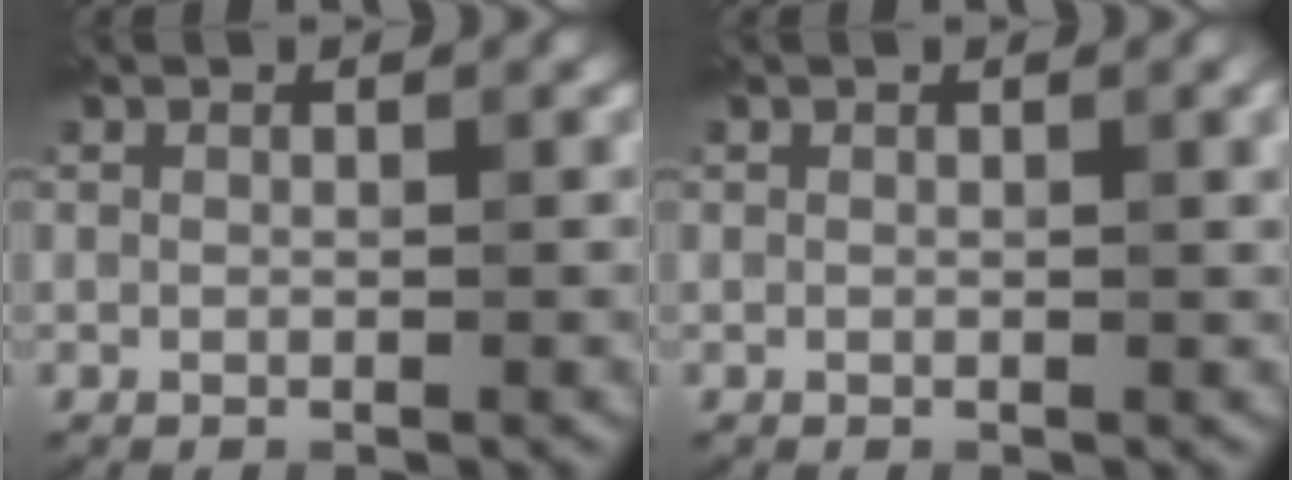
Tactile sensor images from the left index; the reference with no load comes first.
{"total": 1.7, "force": [0.6, 0.5, 1.5], "torque": [-0.019, 0.001, 0.011]}